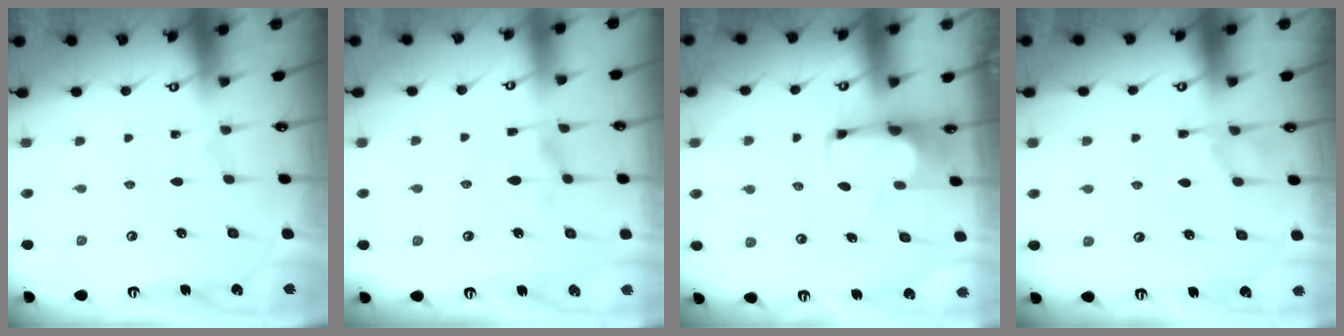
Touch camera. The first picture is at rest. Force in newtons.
{"total": 2.0, "press": 1.4, "slide": 1.4}
{"total": 1.9, "press": 1.7, "slide": 0.8}
{"total": 0.9, "press": 0.1, "slide": 0.9}